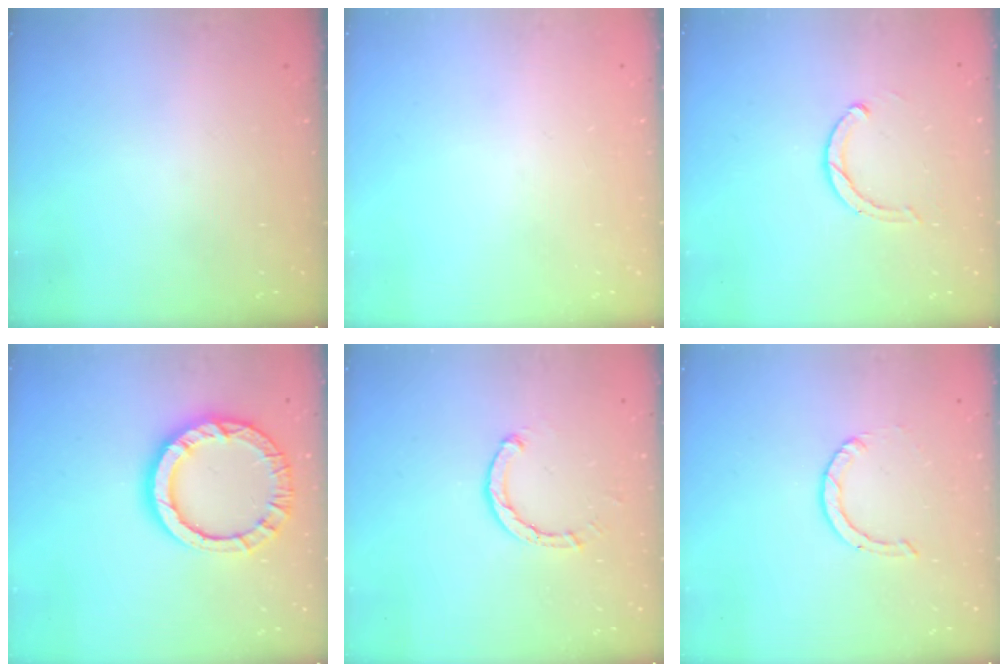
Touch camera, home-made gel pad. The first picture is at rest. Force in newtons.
{"total": 0.0}
{"total": 3.0, "press": 2.9, "slide": 0.5}
{"total": 13.5, "press": 13.5, "slide": 1.1}
{"total": 2.6, "press": 2.6, "slide": 0.3}
{"total": 0.9, "press": 0.9, "slide": 0.1}